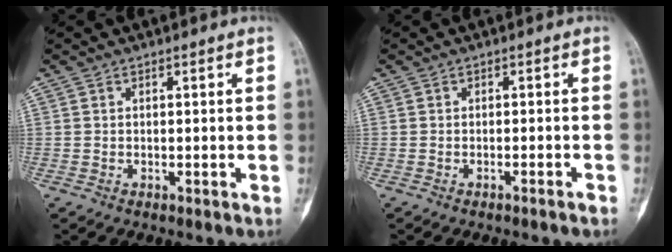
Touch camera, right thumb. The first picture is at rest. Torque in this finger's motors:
{"motor_torque": [-0.53, -0.09, -0.34, -0.27, -0.05]}